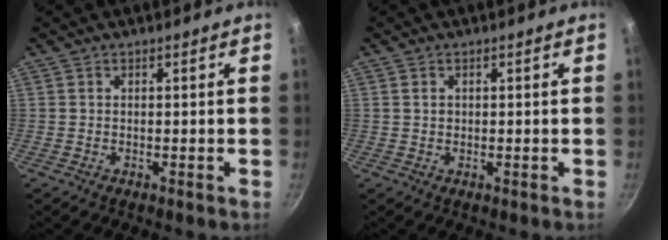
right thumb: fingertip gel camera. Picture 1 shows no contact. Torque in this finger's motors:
{"motor_torque": [-0.75, -0.13, -0.25, -0.21, 0.00]}